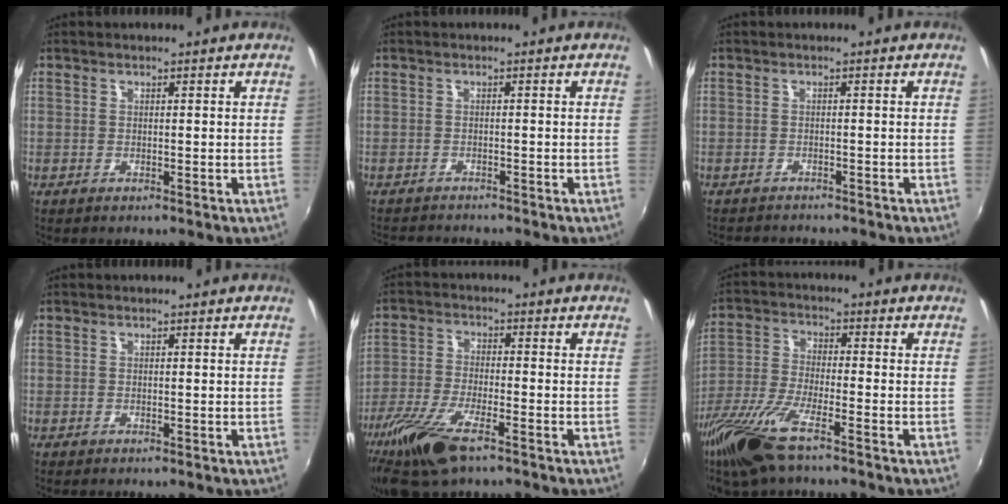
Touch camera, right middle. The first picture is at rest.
{"total": 4.6, "force": [-4.4, 0.6, 1.0], "torque": [-0.033, -0.015, -0.073]}
{"total": 4.5, "force": [-4.3, 1.0, 1.0], "torque": [-0.032, -0.013, -0.067]}
{"total": 0.0}
{"total": 13.1, "force": [-8.5, 3.7, 9.3], "torque": [-0.211, -0.039, -0.166]}
{"total": 14.0, "force": [-9.5, 2.9, 9.9], "torque": [-0.219, -0.041, -0.189]}